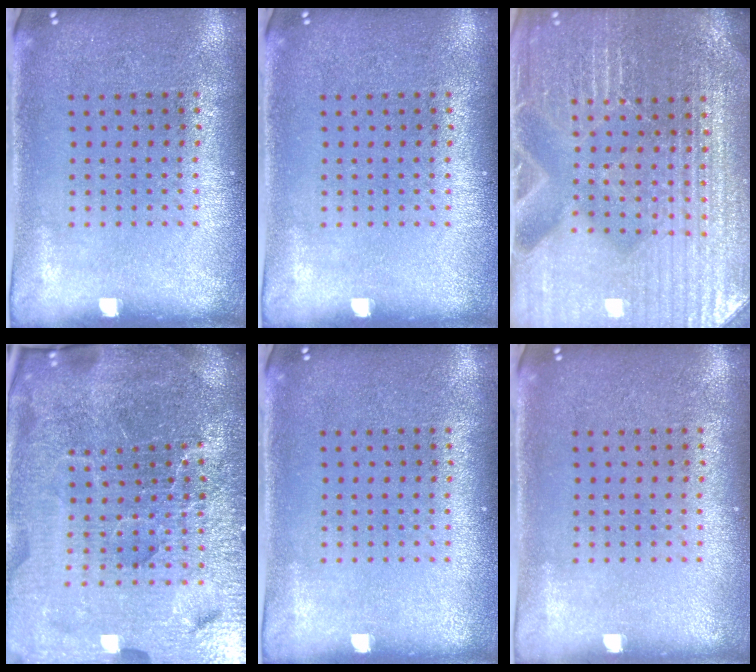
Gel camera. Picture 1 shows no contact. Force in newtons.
{"total": 0.0}
{"total": 4.7, "press": 4.5, "slide": 1.4}
{"total": 7.1, "press": 6.1, "slide": 3.6}
{"total": 0.0}
{"total": 0.0}